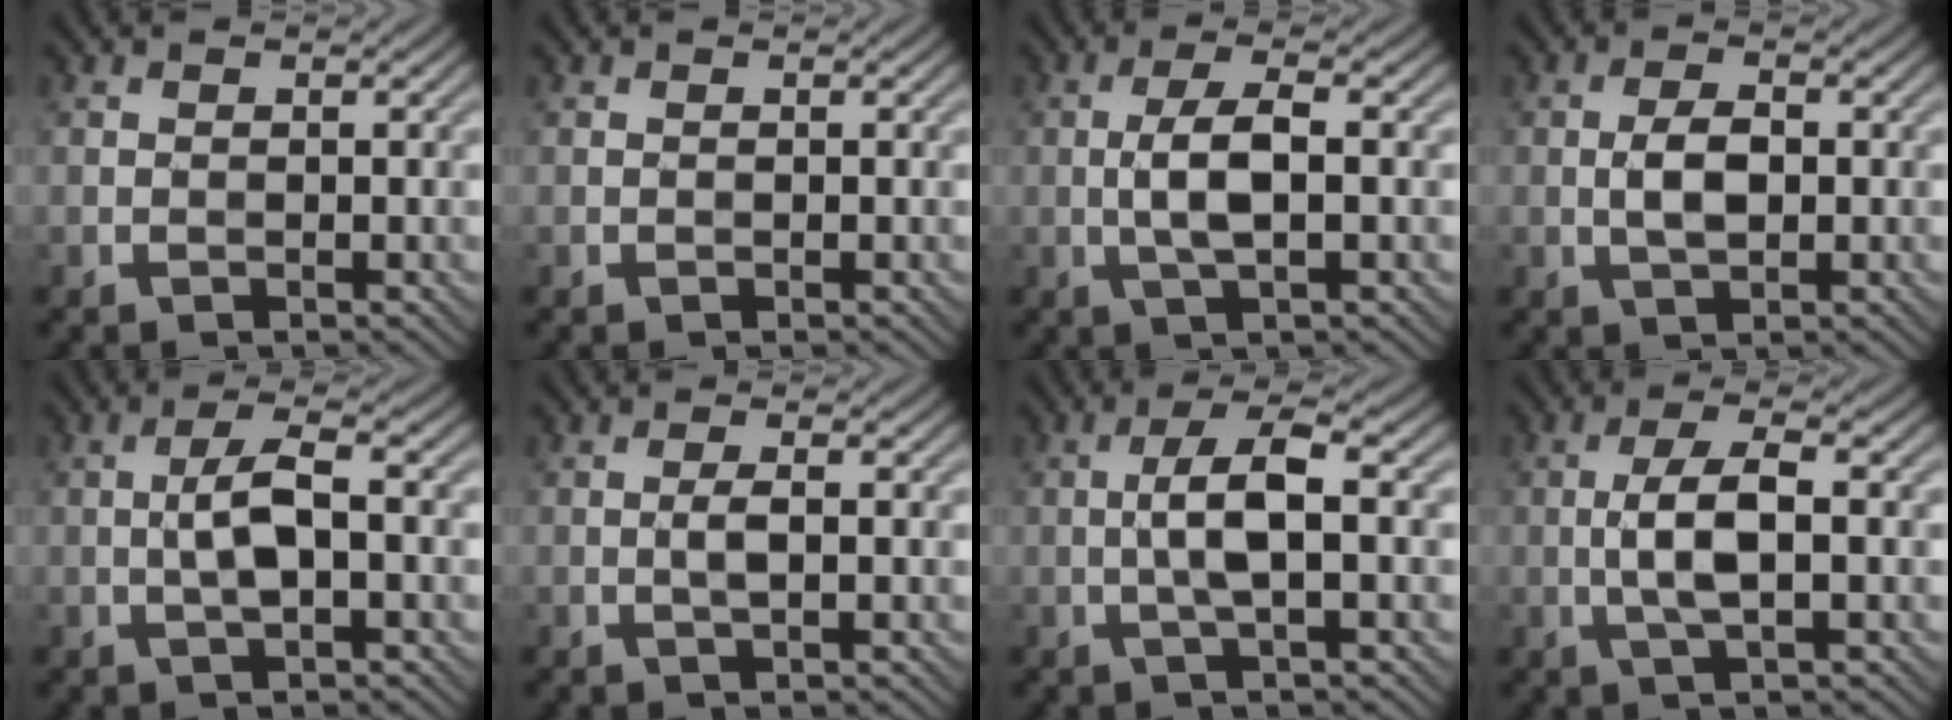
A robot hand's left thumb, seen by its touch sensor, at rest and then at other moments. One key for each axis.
{"total": 0.0}
{"total": 4.7, "fx": -0.3, "fy": 1.3, "fz": 4.5, "tx": -0.096, "ty": 0.006, "tz": -0.011}
{"total": 3.6, "fx": -0.2, "fy": 1.8, "fz": 3.1, "tx": -0.061, "ty": 0.002, "tz": -0.005}
{"total": 4.4, "fx": -0.4, "fy": 1.2, "fz": 4.2, "tx": -0.087, "ty": 0.009, "tz": -0.011}
{"total": 1.8, "fx": -0.1, "fy": 0.3, "fz": 1.8, "tx": -0.036, "ty": 0.003, "tz": -0.006}
{"total": 5.2, "fx": -0.3, "fy": 1.1, "fz": 5.1, "tx": -0.099, "ty": 0.012, "tz": -0.013}
{"total": 5.2, "fx": -0.4, "fy": 1.4, "fz": 5.0, "tx": -0.106, "ty": 0.007, "tz": -0.013}